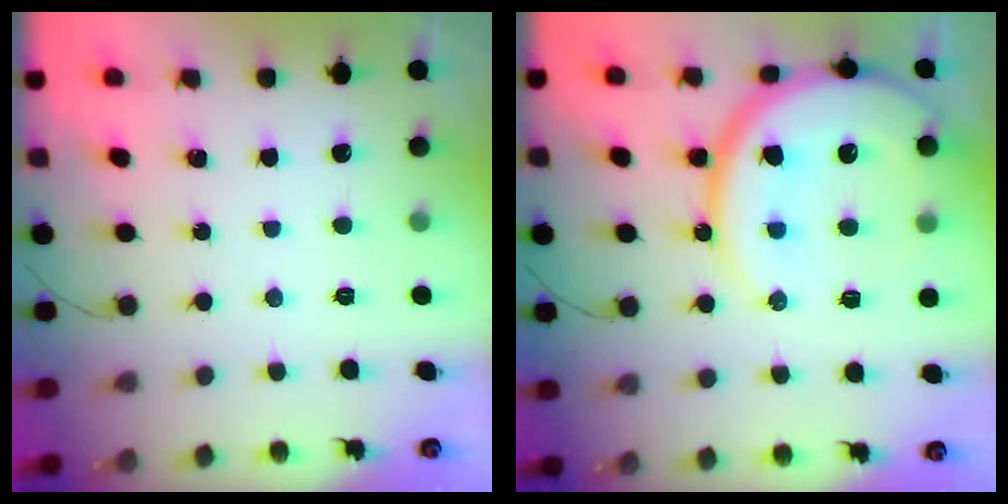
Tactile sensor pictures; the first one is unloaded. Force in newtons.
{"total": 21.4, "press": 21.3, "slide": 2.1}